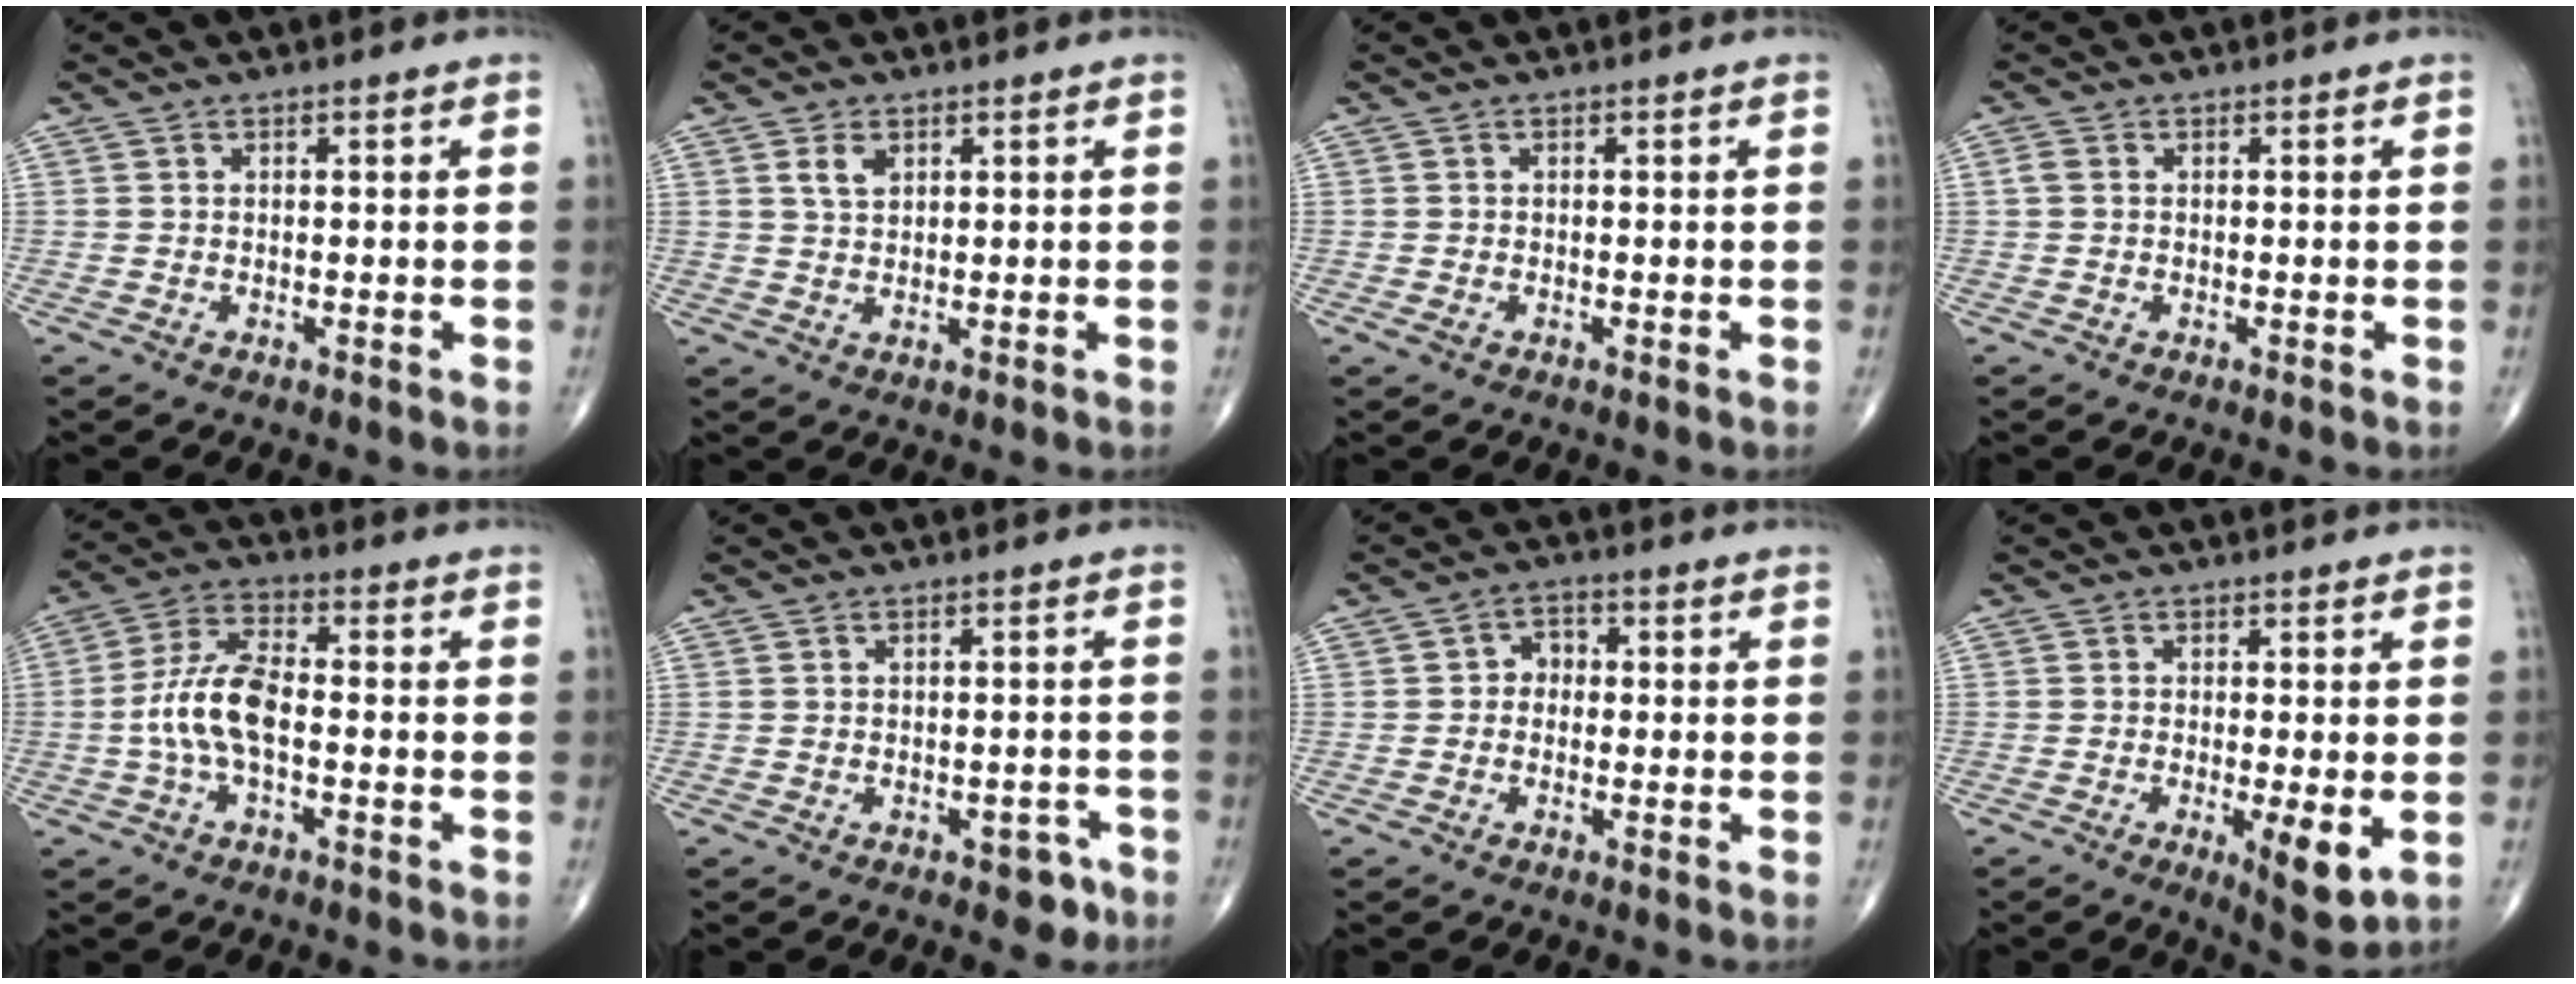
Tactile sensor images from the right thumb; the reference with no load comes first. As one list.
[{"total": 3.1, "force": [1.4, 1.9, 2.0], "torque": [-0.033, -0.005, 0.029]}, {"total": 0.9, "force": [-0.3, 0.4, 0.8], "torque": [-0.018, -0.002, -0.006]}, {"total": 1.3, "force": [0.1, 0.9, 0.8], "torque": [-0.018, 0.002, 0.001]}, {"total": 9.5, "force": [-1.6, 4.2, 8.4], "torque": [-0.182, 0.031, -0.035]}, {"total": 3.4, "force": [-2.0, 2.0, 1.9], "torque": [-0.002, 0.014, -0.021]}, {"total": 3.2, "force": [-0.2, 2.7, 1.8], "torque": [-0.009, 0.017, -0.013]}, {"total": 6.8, "force": [-1.5, 1.7, 6.4], "torque": [-0.099, -0.019, -0.022]}]